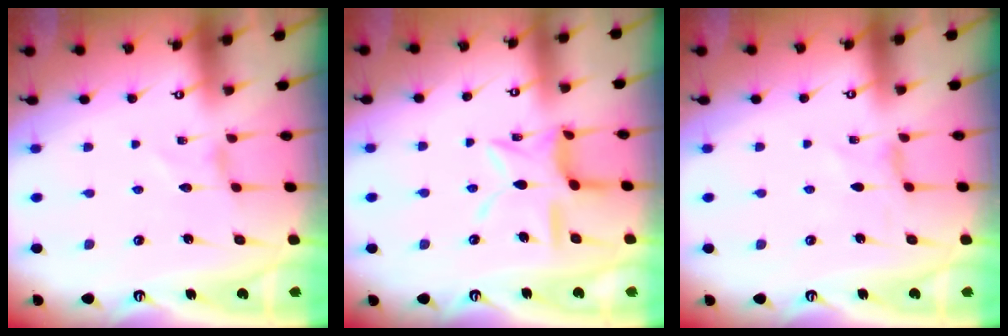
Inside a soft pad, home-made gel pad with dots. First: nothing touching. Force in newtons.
{"total": 12.4, "press": 12.4, "slide": 0.9}
{"total": 0.0}